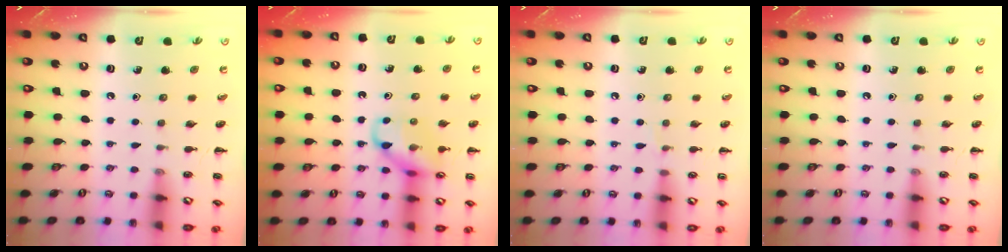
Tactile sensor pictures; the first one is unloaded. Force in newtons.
{"total": 12.0, "press": 11.9, "slide": 1.8}
{"total": 3.4, "press": 3.2, "slide": 1.1}
{"total": 0.0}